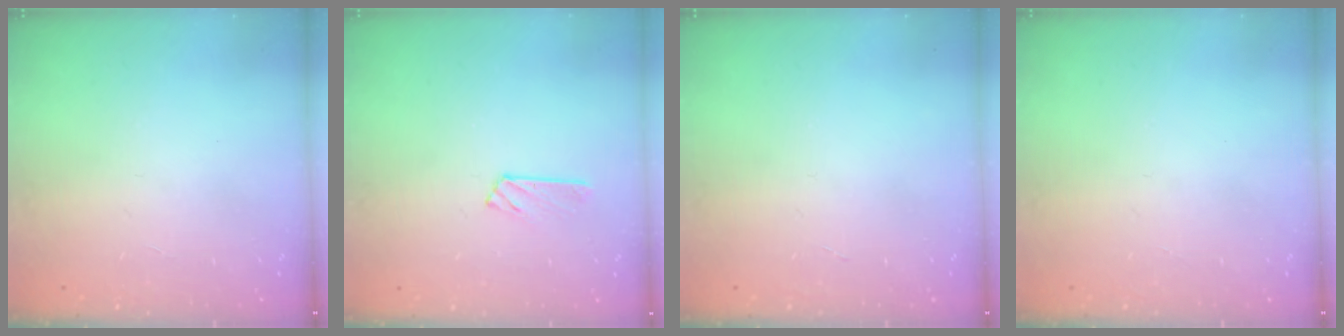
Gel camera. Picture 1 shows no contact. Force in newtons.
{"total": 3.5, "press": 3.4, "slide": 0.5}
{"total": 0.0}
{"total": 0.0}